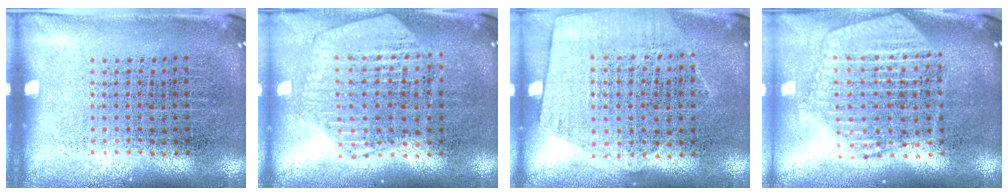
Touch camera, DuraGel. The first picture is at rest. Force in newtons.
{"total": 1.2, "press": 1.2, "slide": 0.2}
{"total": 1.2, "press": 1.0, "slide": 0.7}
{"total": 2.3, "press": 2.0, "slide": 1.1}